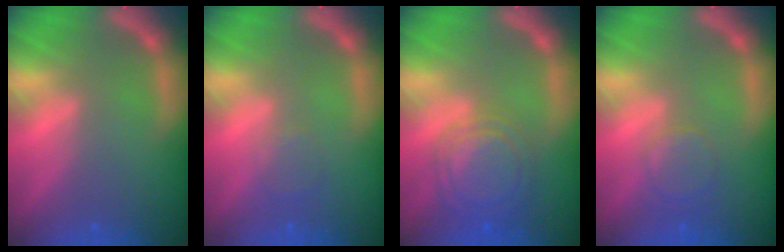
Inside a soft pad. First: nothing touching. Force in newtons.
{"total": 1.5}
{"total": 7.0}
{"total": 2.9}